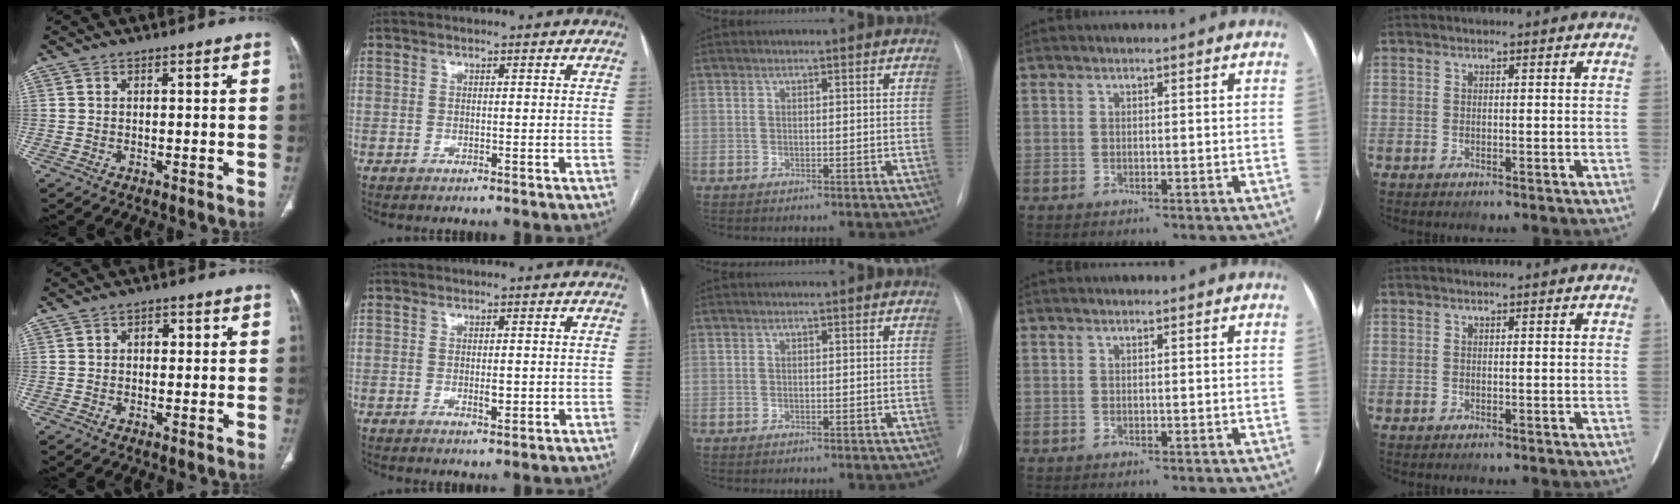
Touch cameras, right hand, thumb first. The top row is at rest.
{"thumb": {"total": 2.1, "force": [0.3, 1.5, 1.4], "torque": [-0.006, 0.002, 0.001]}, "index": {"total": 2.2, "force": [-0.4, 0.8, 2.0], "torque": [-0.035, -0.002, -0.003]}}